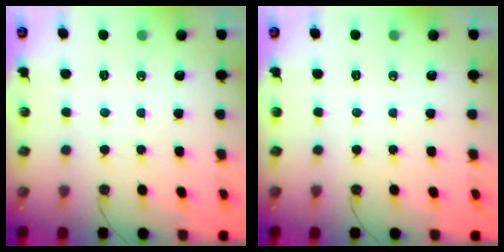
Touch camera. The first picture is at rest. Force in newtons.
{"total": 0.0}